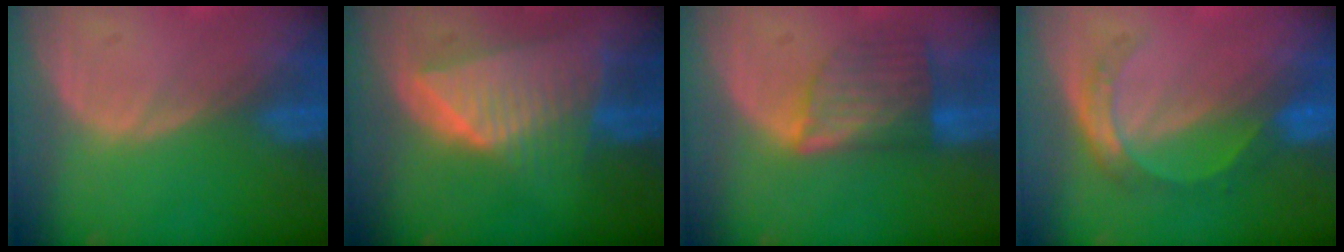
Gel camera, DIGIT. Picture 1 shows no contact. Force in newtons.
{"total": 8.4, "press": 7.6, "slide": 3.7}
{"total": 7.2, "press": 6.3, "slide": 3.4}
{"total": 5.5, "press": 4.8, "slide": 2.6}